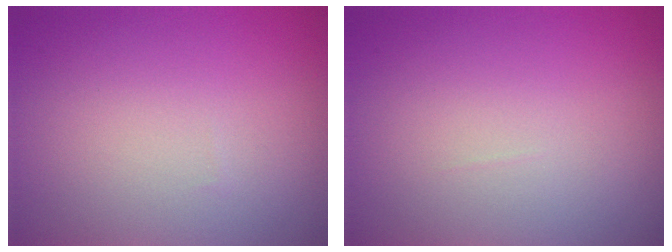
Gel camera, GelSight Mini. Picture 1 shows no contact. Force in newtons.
{"total": 0.0}